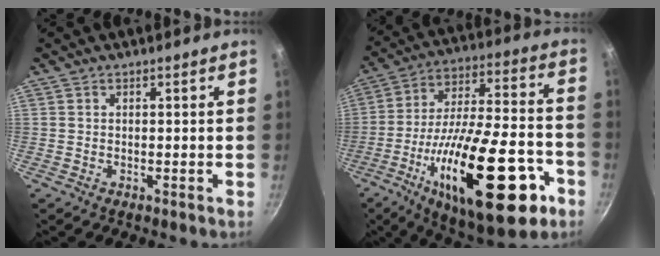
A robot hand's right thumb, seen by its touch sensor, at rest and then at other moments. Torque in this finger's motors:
{"motor_torque": [2.61, 2.40, 2.40, -0.37, 0.75]}